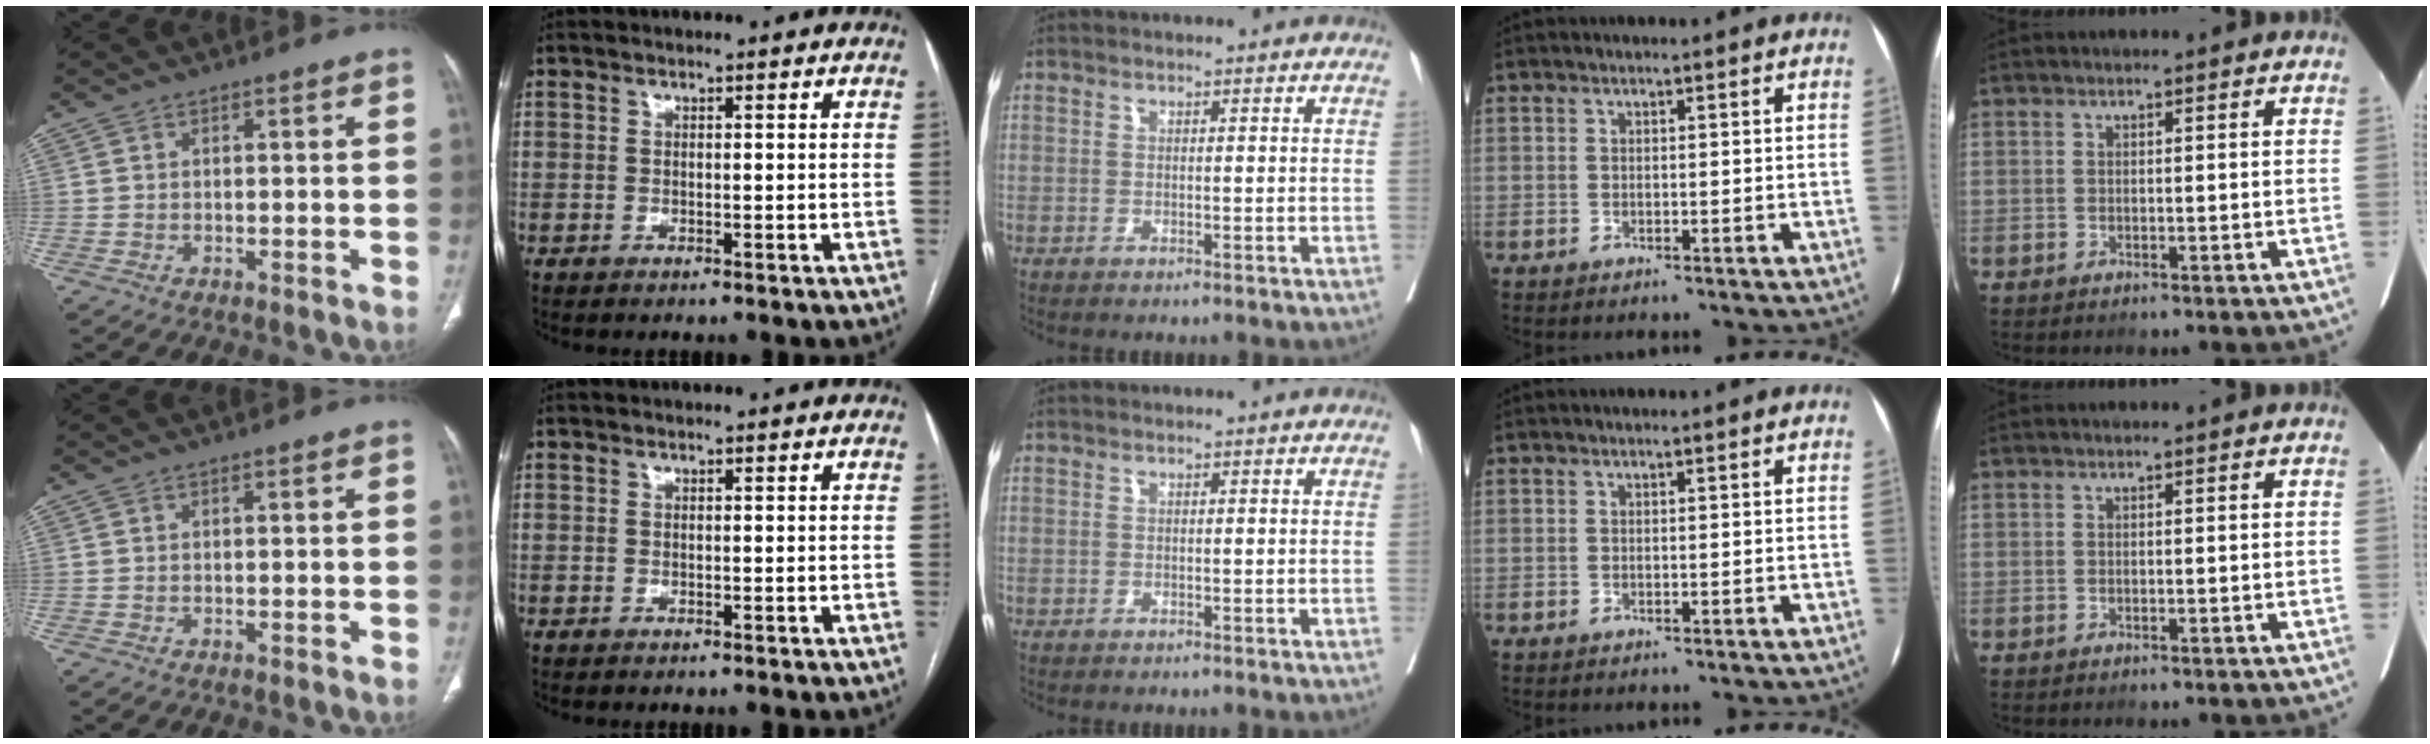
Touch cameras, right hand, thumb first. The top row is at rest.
{}